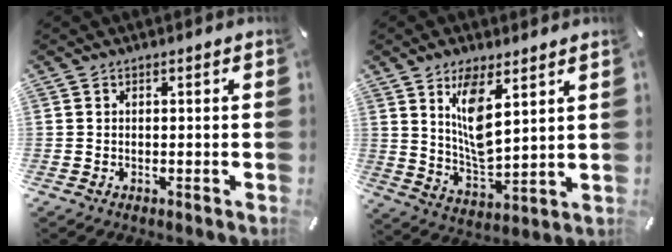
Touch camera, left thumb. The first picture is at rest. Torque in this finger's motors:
{"motor_torque": [1.68, 1.54, 1.35, -0.32, 0.38]}